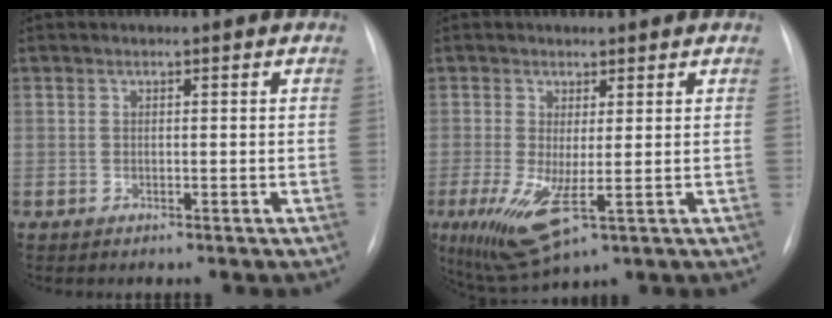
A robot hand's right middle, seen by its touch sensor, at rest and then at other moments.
{"total": 7.1, "force": [-1.4, 1.4, 6.8], "torque": [-0.141, -0.025, -0.016]}